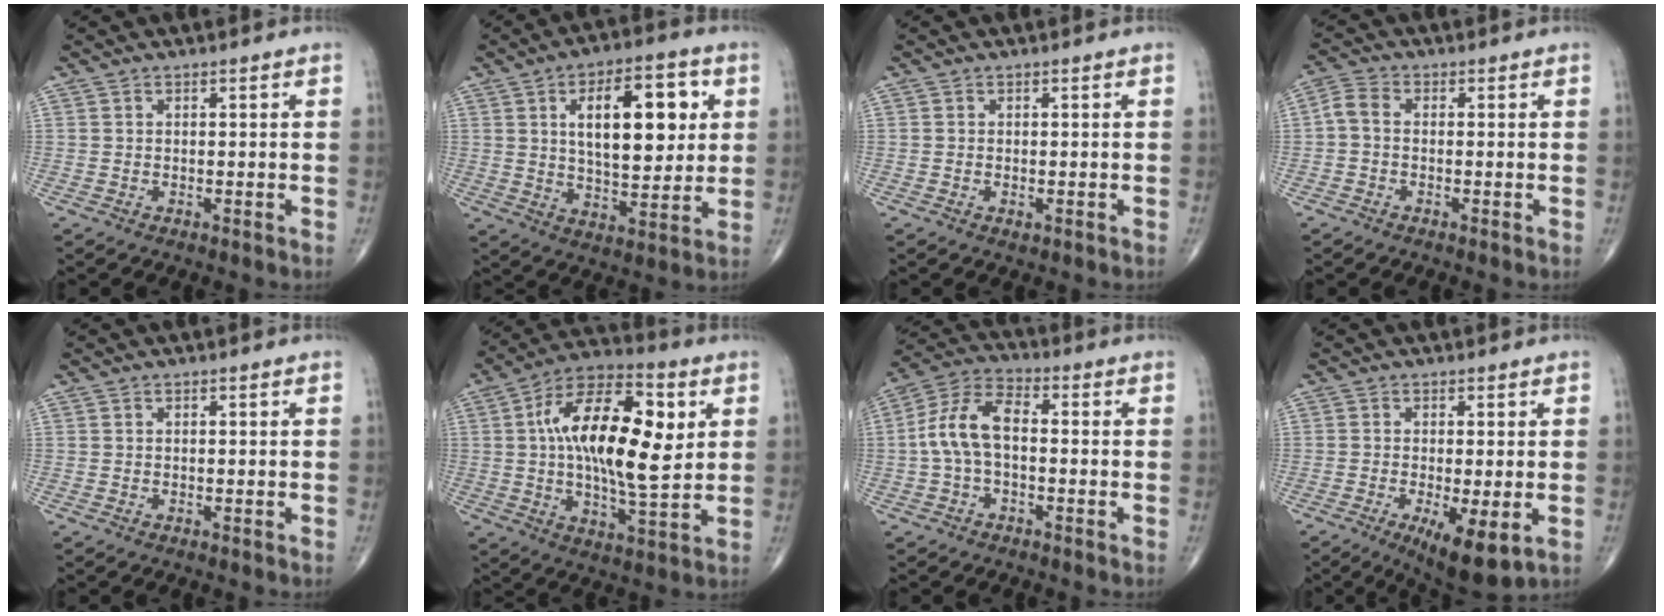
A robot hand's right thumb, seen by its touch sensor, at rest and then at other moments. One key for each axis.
{"total": 17.4, "fx": 4.5, "fy": 8.2, "fz": 14.7, "tx": -0.190, "ty": -0.008, "tz": 0.072}
{"total": 0.7, "fx": -0.2, "fy": 0.4, "fz": 0.5, "tx": -0.011, "ty": -0.001, "tz": -0.002}
{"total": 3.4, "fx": -0.5, "fy": 2.3, "fz": 2.5, "tx": -0.051, "ty": 0.010, "tz": -0.021}
{"total": 0.0}
{"total": 21.7, "fx": 3.9, "fy": 9.4, "fz": 19.2, "tx": -0.307, "ty": 0.003, "tz": 0.055}
{"total": 9.7, "fx": -0.6, "fy": 5.3, "fz": 8.2, "tx": -0.167, "ty": 0.034, "tz": -0.020}
{"total": 8.9, "fx": -2.7, "fy": 2.8, "fz": 8.0, "tx": -0.130, "ty": -0.021, "tz": -0.039}